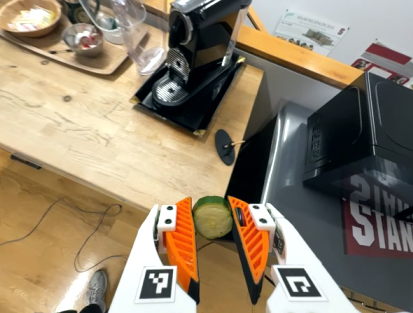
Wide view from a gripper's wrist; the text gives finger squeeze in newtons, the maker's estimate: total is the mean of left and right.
{"total": 9.8, "left": 10.0, "right": 9.6}